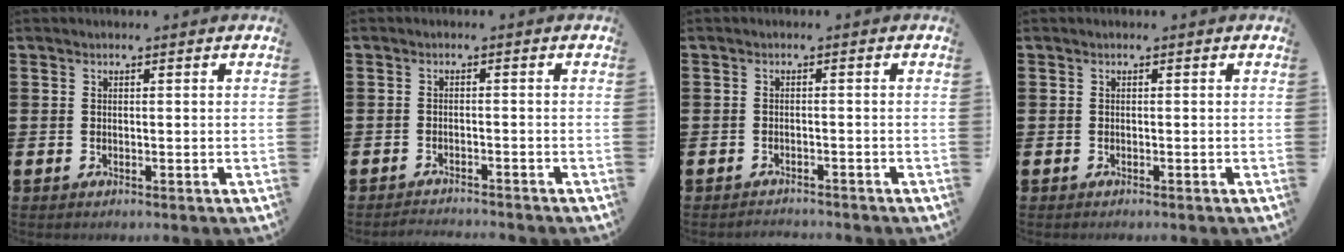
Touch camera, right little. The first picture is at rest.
{"total": 1.4, "force": [-1.4, -0.1, 0.0], "torque": [-0.003, 0.004, -0.029]}
{"total": 1.1, "force": [-1.1, 0.0, -0.1], "torque": [-0.001, 0.003, -0.024]}
{"total": 0.0}